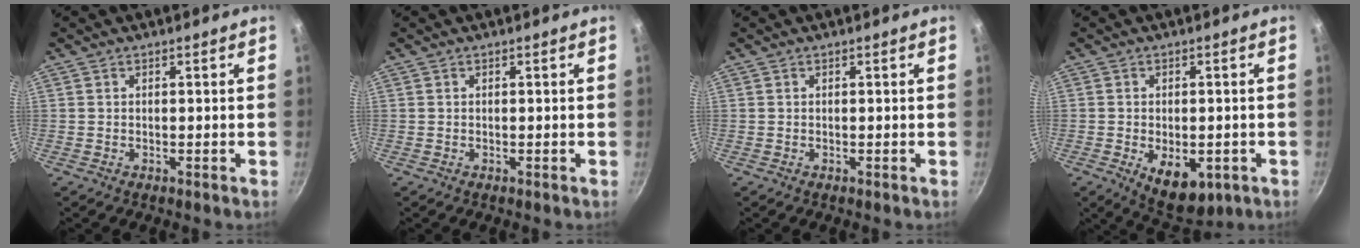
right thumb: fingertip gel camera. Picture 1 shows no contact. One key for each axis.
{"total": 0.0}
{"total": 0.0}
{"total": 9.1, "fx": -2.8, "fy": 5.3, "fz": 6.9, "tx": -0.072, "ty": -0.001, "tz": -0.023}